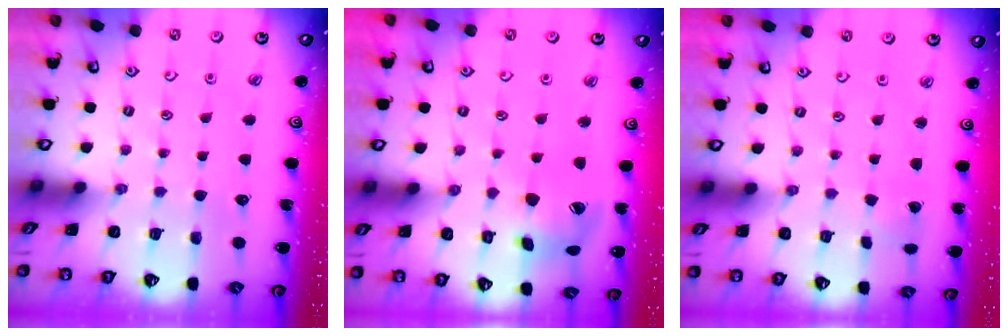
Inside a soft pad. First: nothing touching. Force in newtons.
{"total": 13.2, "press": 13.1, "slide": 1.7}
{"total": 1.4, "press": 1.4, "slide": 0.2}